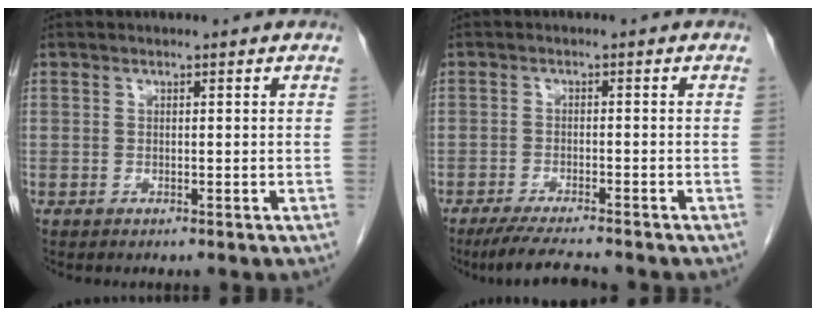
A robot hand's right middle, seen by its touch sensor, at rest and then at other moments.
{"total": 6.7, "force": [-6.0, 0.2, 3.1], "torque": [-0.052, -0.021, -0.100]}